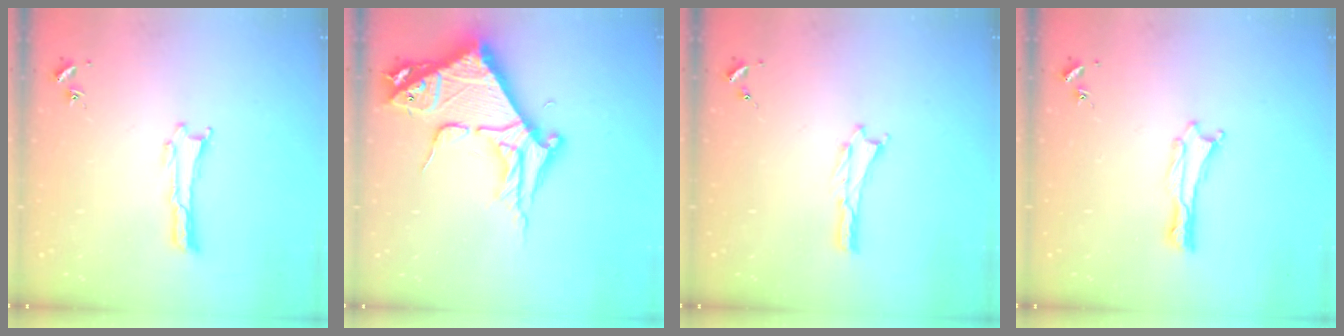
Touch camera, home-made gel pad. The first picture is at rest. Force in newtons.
{"total": 10.1, "press": 10.0, "slide": 1.1}
{"total": 0.0}
{"total": 0.0}